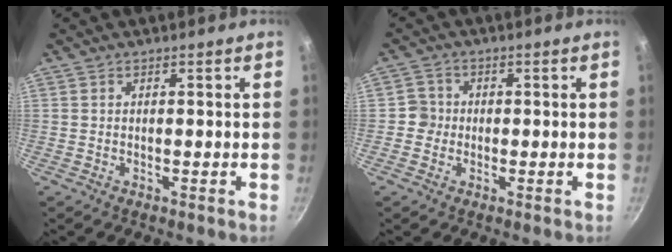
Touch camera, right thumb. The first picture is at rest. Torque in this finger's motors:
{"motor_torque": [0.06, -0.20, 0.33, -0.01, 0.03]}